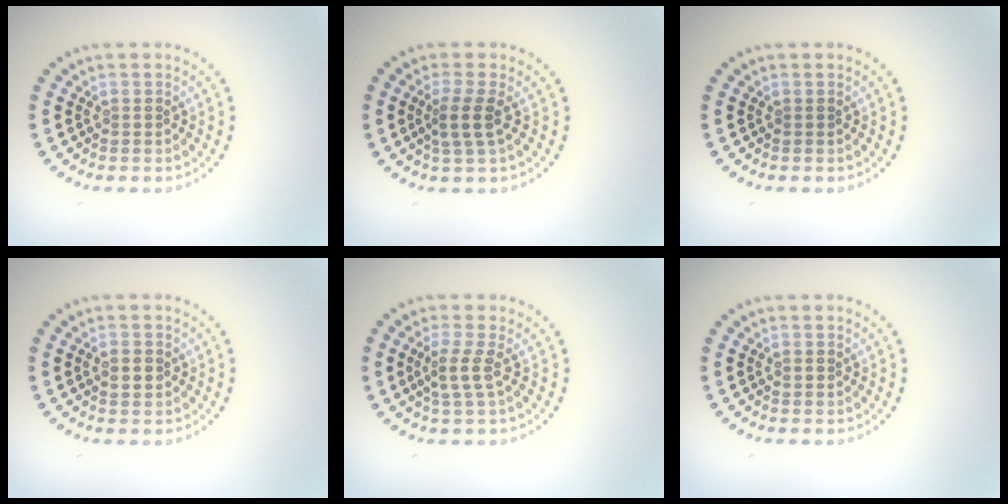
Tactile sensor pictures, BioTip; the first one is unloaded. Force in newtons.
{"total": 2.5, "press": 1.9, "slide": 1.5}
{"total": 0.0}
{"total": 1.9, "press": 1.9, "slide": 0.1}
{"total": 2.0, "press": 1.6, "slide": 1.3}
{"total": 0.7, "press": 0.7, "slide": 0.0}